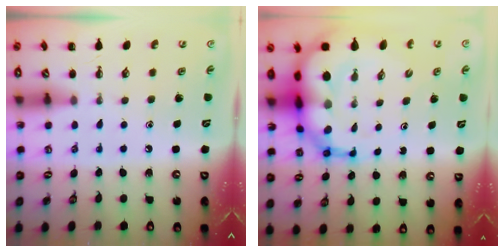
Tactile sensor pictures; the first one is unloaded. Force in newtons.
{"total": 15.9, "press": 15.3, "slide": 4.4}